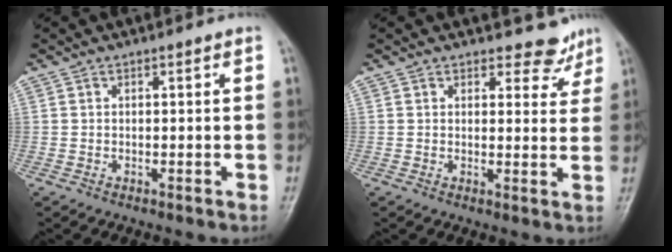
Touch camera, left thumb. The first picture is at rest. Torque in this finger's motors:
{"motor_torque": [-0.18, 0.00, -0.13, -0.15, 0.05]}